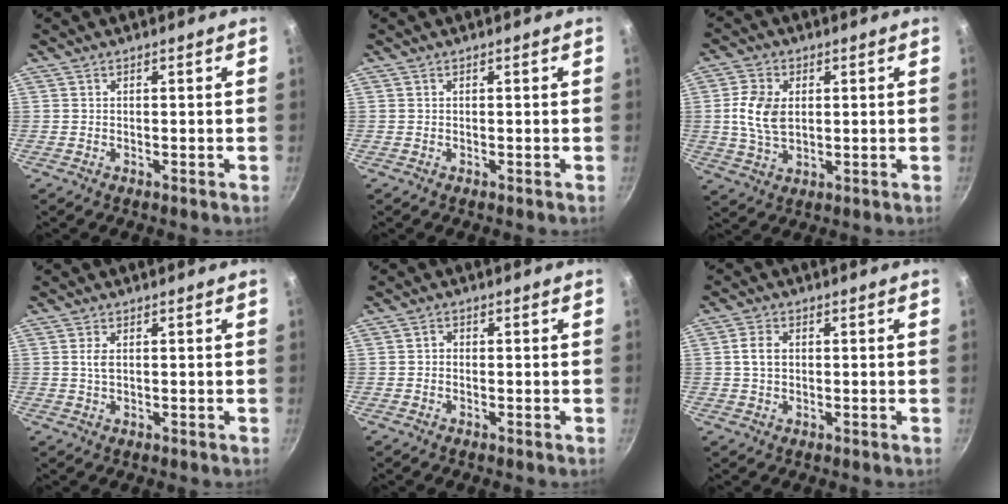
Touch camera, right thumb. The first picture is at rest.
{"total": 0.0}
{"total": 8.2, "force": [1.1, 5.4, 6.1], "torque": [-0.112, -0.001, 0.021]}
{"total": 2.0, "force": [0.4, 1.1, 1.6], "torque": [-0.032, -0.002, 0.008]}
{"total": 1.1, "force": [-0.2, 0.9, 0.5], "torque": [-0.008, 0.005, -0.006]}
{"total": 3.7, "force": [0.3, 2.7, 2.5], "torque": [-0.041, 0.007, 0.003]}